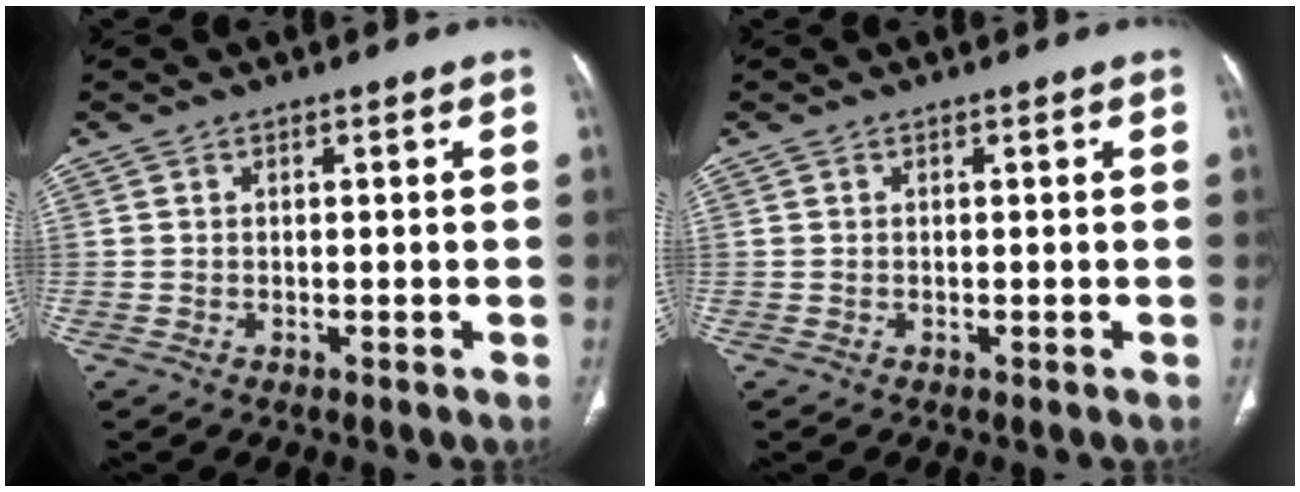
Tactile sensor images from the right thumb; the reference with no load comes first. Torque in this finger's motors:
{"motor_torque": [0.15, 0.15, -0.01, 0.00, 0.00]}